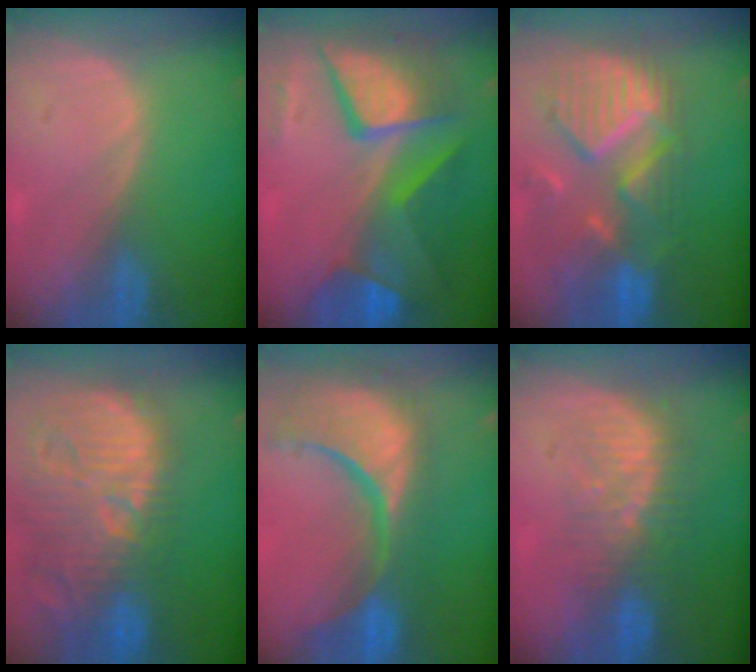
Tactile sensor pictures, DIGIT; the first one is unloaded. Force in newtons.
{"total": 11.6, "press": 11.6, "slide": 1.4}
{"total": 11.9, "press": 10.4, "slide": 5.7}
{"total": 15.2, "press": 13.3, "slide": 7.4}
{"total": 15.4, "press": 12.1, "slide": 9.6}
{"total": 8.3, "press": 7.7, "slide": 3.0}